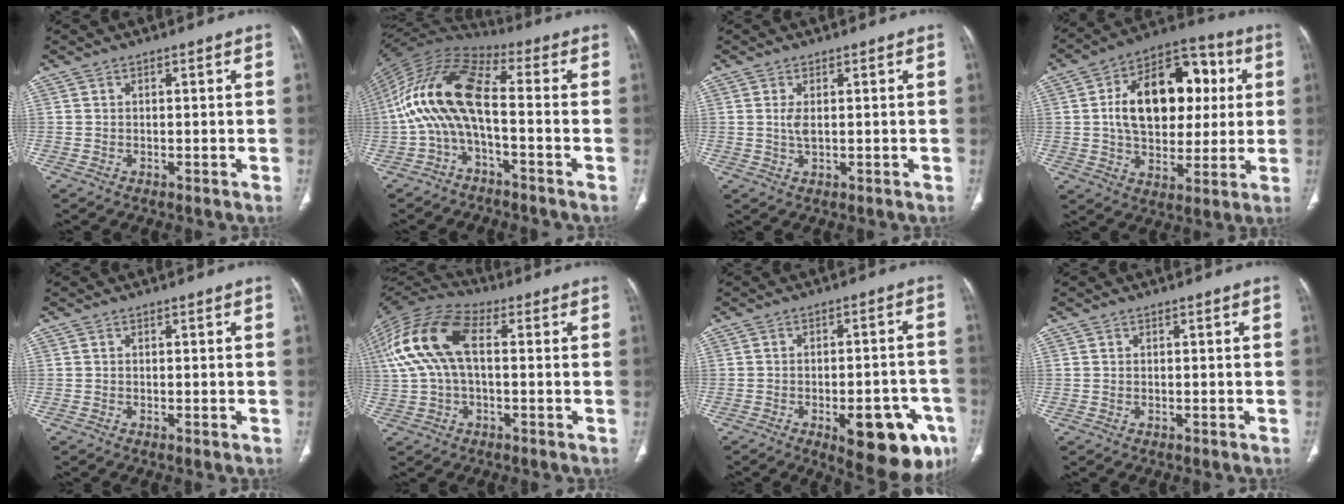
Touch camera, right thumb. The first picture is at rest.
{"total": 13.9, "force": [-2.6, 5.4, 12.5], "torque": [-0.250, 0.064, -0.061]}
{"total": 2.2, "force": [0.3, 0.8, 2.0], "torque": [-0.047, -0.003, 0.012]}
{"total": 21.0, "force": [3.5, 13.4, 15.7], "torque": [-0.213, 0.018, 0.056]}
{"total": 0.0}
{"total": 15.8, "force": [2.3, 8.5, 13.1], "torque": [-0.288, 0.039, 0.039]}
{"total": 15.9, "force": [-7.0, 6.2, 12.8], "torque": [-0.108, 0.025, -0.075]}
{"total": 0.0}